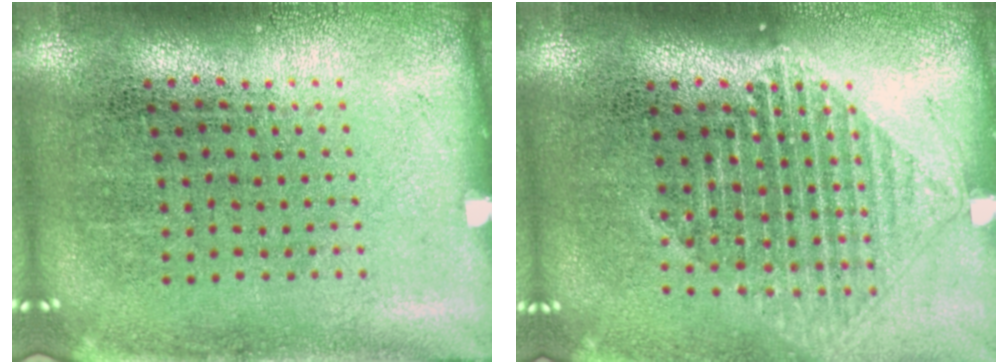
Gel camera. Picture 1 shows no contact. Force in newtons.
{"total": 1.4, "press": 1.3, "slide": 0.6}